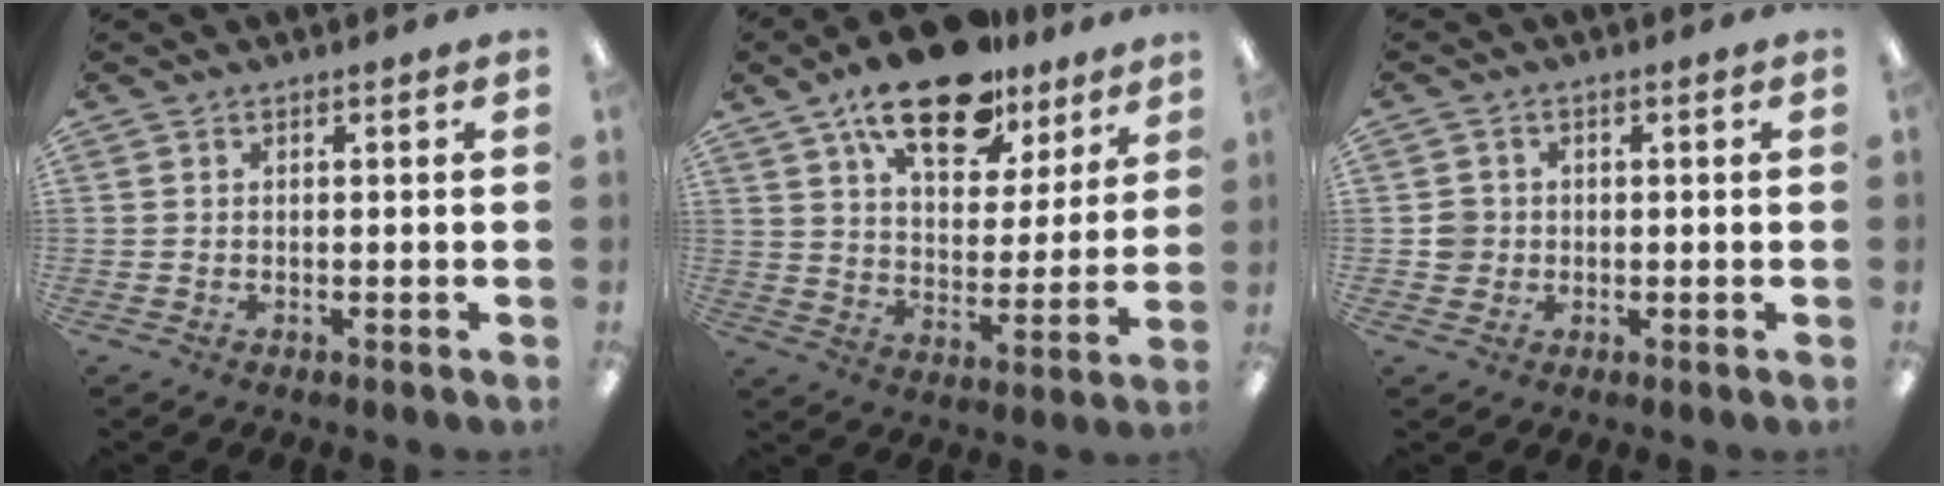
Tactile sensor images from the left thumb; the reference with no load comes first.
{"total": 19.3, "force": [13.2, 8.7, 11.1], "torque": [-0.180, -0.062, 0.223]}
{"total": 3.5, "force": [0.0, 3.5, 0.6], "torque": [-0.008, 0.002, -0.002]}